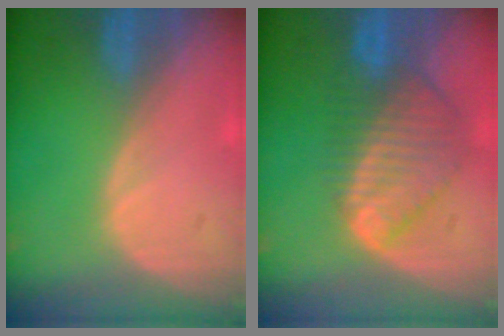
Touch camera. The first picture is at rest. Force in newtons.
{"total": 8.9, "press": 7.7, "slide": 4.4}